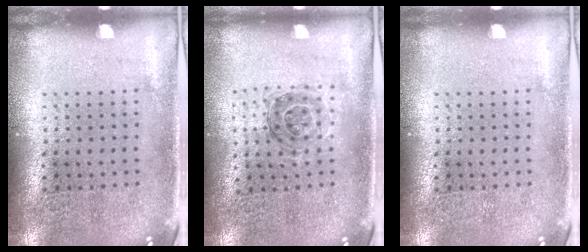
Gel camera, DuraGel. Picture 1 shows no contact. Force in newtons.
{"total": 1.0, "press": 1.0, "slide": 0.2}
{"total": 0.0}